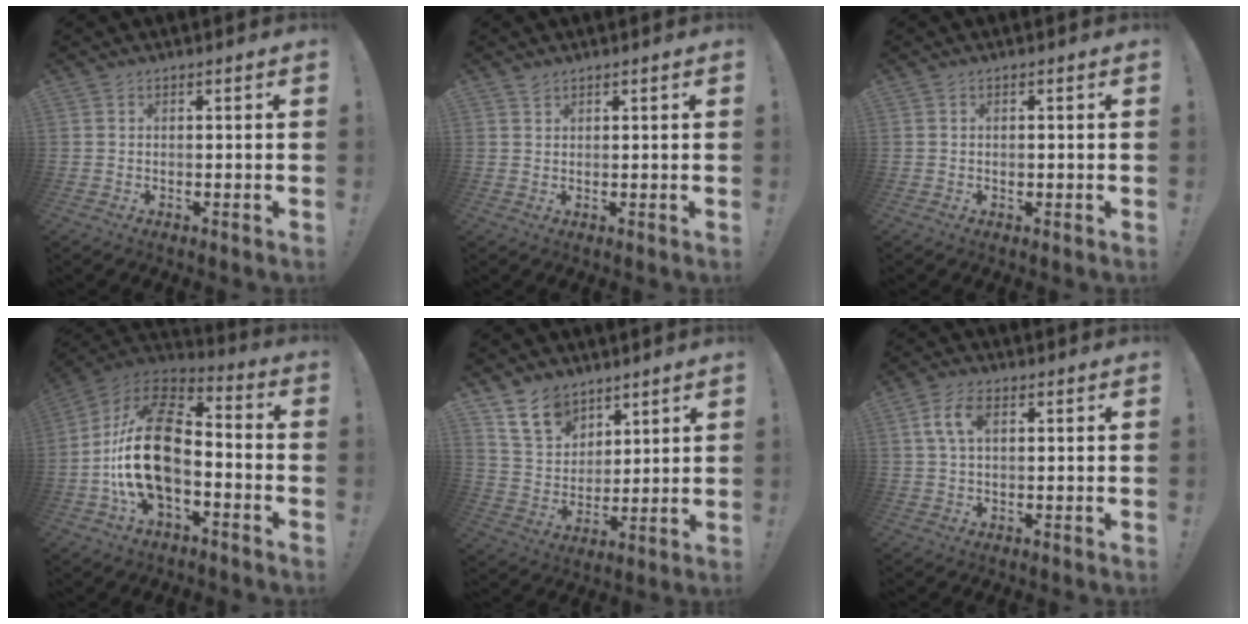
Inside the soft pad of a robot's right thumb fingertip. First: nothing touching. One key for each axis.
{"total": 1.4, "fx": 1.2, "fy": 0.6, "fz": 0.3, "tx": 0.002, "ty": -0.006, "tz": 0.022}
{"total": 0.6, "fx": -0.3, "fy": 0.3, "fz": 0.4, "tx": -0.016, "ty": 0.004, "tz": -0.004}
{"total": 22.3, "fx": -4.2, "fy": 12.7, "fz": 17.8, "tx": -0.358, "ty": 0.036, "tz": -0.066}
{"total": 12.6, "fx": 9.0, "fy": 7.8, "fz": 4.1, "tx": -0.076, "ty": -0.055, "tz": 0.178}
{"total": 6.4, "fx": 1.8, "fy": 3.4, "fz": 5.0, "tx": -0.093, "ty": 0.007, "tz": 0.034}